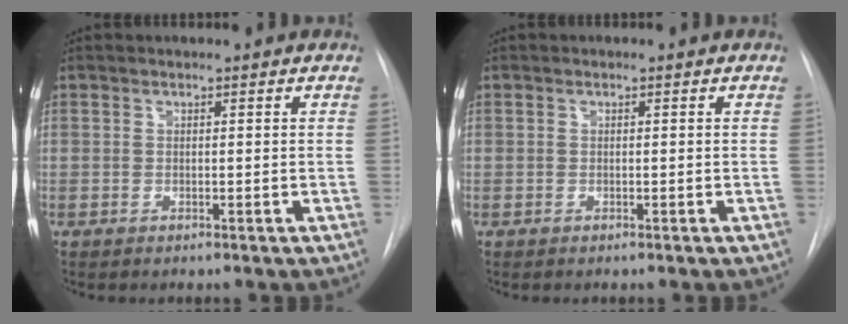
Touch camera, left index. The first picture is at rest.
{"total": 0.0}